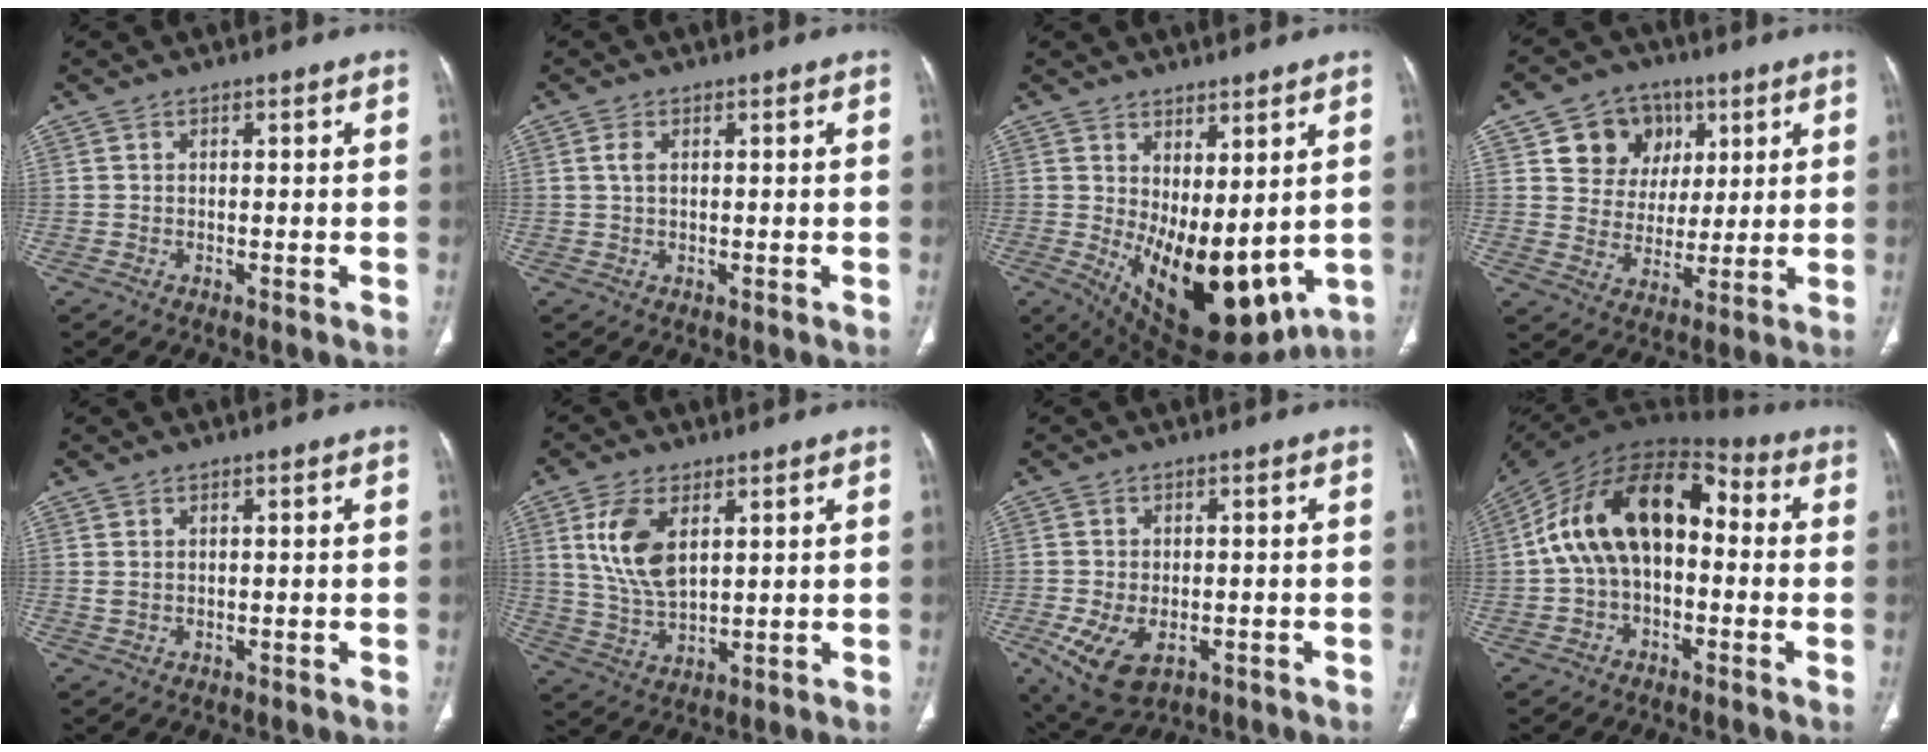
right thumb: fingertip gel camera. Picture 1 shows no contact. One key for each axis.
{"total": 2.0, "fx": 0.5, "fy": 1.1, "fz": 1.5, "tx": -0.036, "ty": 0.004, "tz": 0.013}
{"total": 17.8, "fx": 0.0, "fy": 8.7, "fz": 15.6, "tx": -0.232, "ty": -0.036, "tz": 0.036}
{"total": 11.7, "fx": 4.8, "fy": 10.1, "fz": 3.6, "tx": -0.013, "ty": -0.010, "tz": 0.082}
{"total": 1.2, "fx": 0.4, "fy": 0.8, "fz": 0.9, "tx": -0.022, "ty": 0.001, "tz": 0.015}
{"total": 10.5, "fx": 3.7, "fy": 5.5, "fz": 8.2, "tx": -0.162, "ty": -0.014, "tz": 0.080}
{"total": 9.4, "fx": -3.5, "fy": 5.6, "fz": 6.6, "tx": -0.122, "ty": 0.000, "tz": -0.046}
{"total": 18.6, "fx": 0.7, "fy": 11.3, "fz": 14.7, "tx": -0.245, "ty": 0.051, "tz": 0.003}